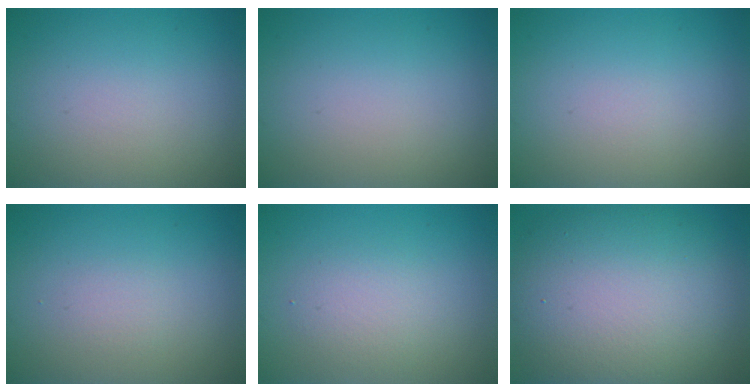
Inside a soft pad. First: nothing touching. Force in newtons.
{"total": 0.0}
{"total": 0.0}
{"total": 0.9, "press": 0.9, "slide": 0.0}
{"total": 2.2, "press": 2.2, "slide": 0.1}
{"total": 12.9, "press": 12.9, "slide": 1.1}